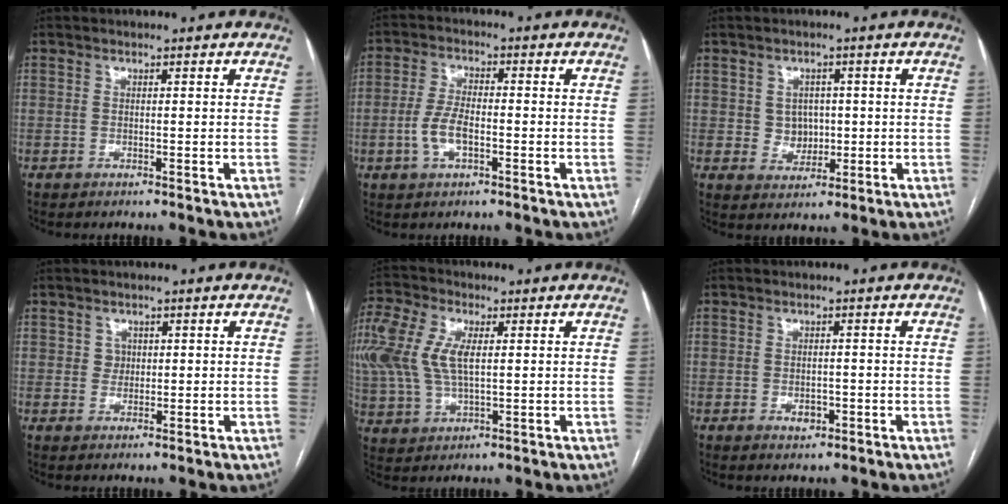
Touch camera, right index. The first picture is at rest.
{"total": 5.4, "force": [-1.5, 2.2, 4.6], "torque": [-0.105, 0.006, -0.027]}
{"total": 3.9, "force": [0.5, 3.6, 1.4], "torque": [-0.016, 0.009, 0.016]}
{"total": 1.8, "force": [0.5, 1.7, 0.5], "torque": [-0.003, -0.001, 0.007]}
{"total": 20.6, "force": [4.5, 12.5, 15.8], "torque": [-0.423, 0.043, 0.090]}
{"total": 2.0, "force": [-0.6, 1.4, 1.3], "torque": [-0.022, 0.003, -0.001]}